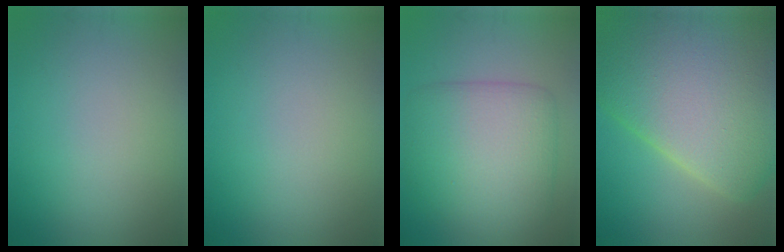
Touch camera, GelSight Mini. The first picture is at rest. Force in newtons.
{"total": 0.0}
{"total": 8.2, "press": 8.2, "slide": 0.2}
{"total": 16.4, "press": 16.4, "slide": 1.3}